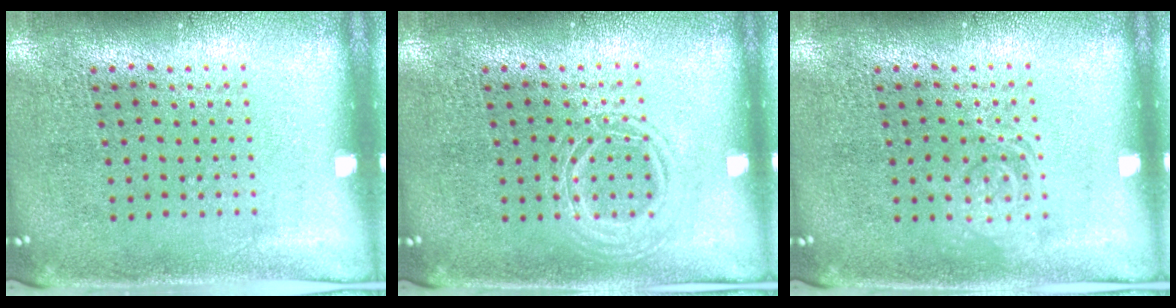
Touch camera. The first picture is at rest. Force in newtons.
{"total": 1.9, "press": 1.9, "slide": 0.2}
{"total": 1.6, "press": 1.6, "slide": 0.3}